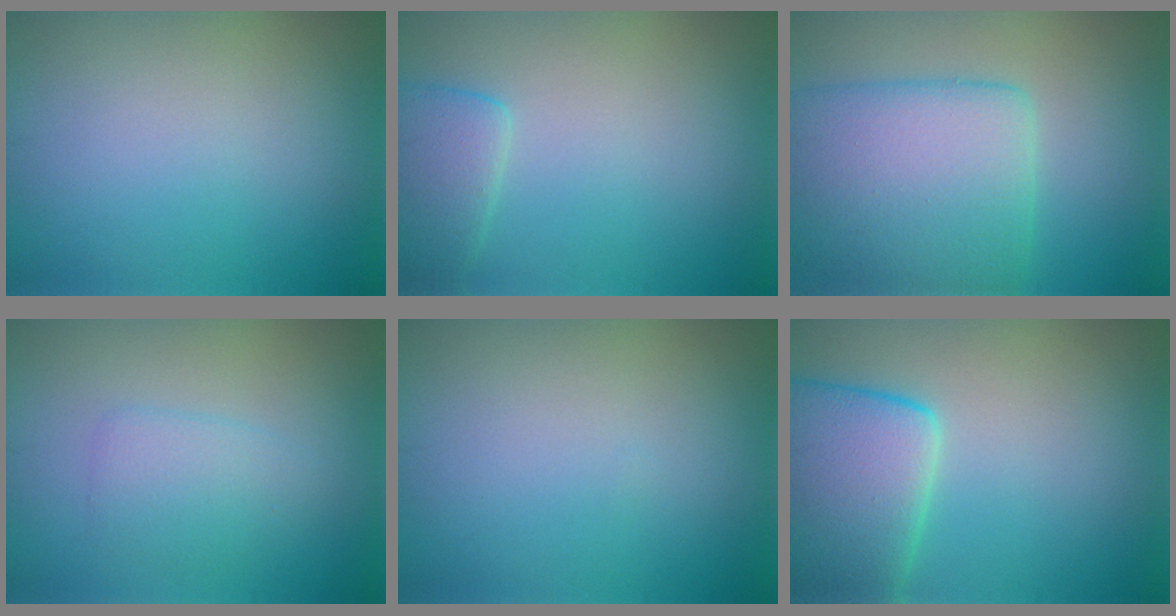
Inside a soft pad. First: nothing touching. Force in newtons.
{"total": 3.3, "press": 3.3, "slide": 0.3}
{"total": 8.4, "press": 8.3, "slide": 0.6}
{"total": 2.3, "press": 2.3, "slide": 0.1}
{"total": 0.0}
{"total": 9.0, "press": 9.0, "slide": 0.9}